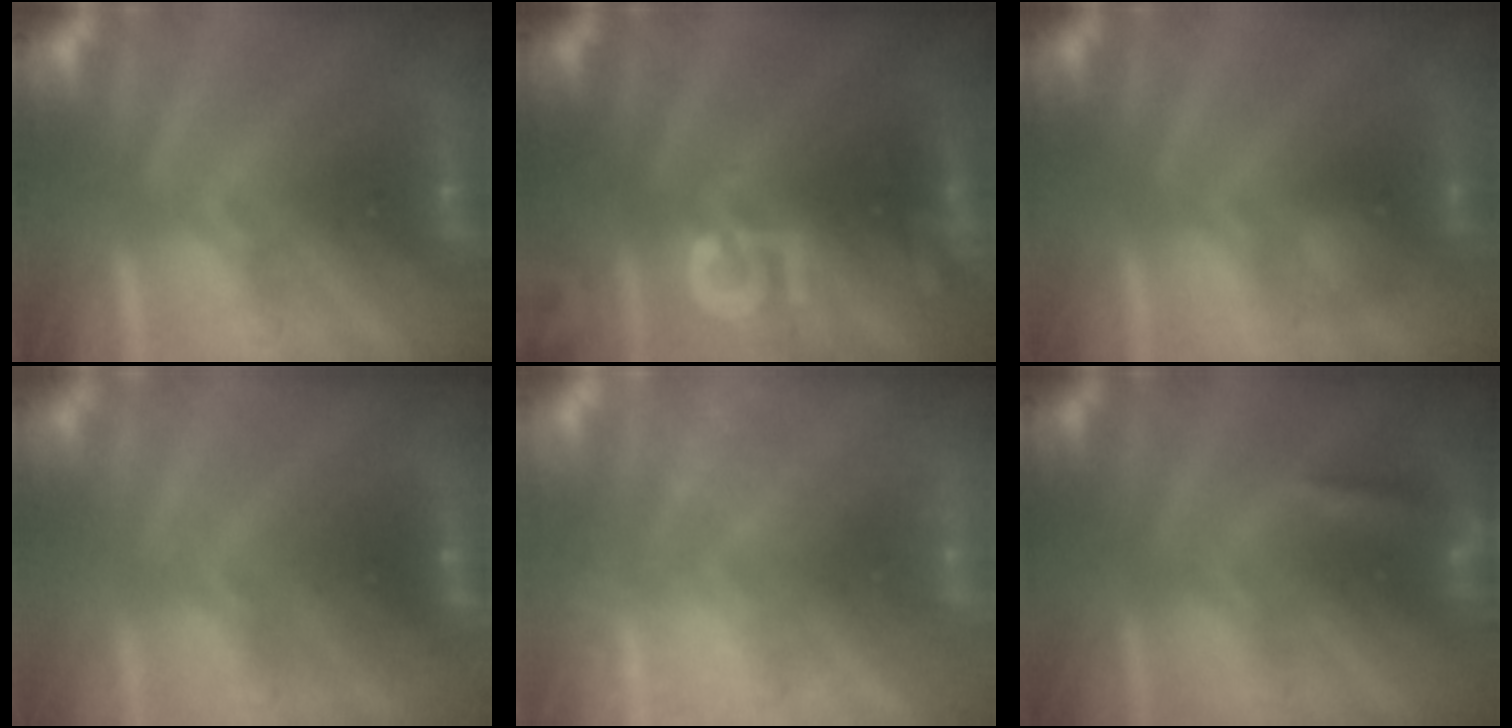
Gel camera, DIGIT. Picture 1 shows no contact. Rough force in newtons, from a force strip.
{"total": 2.9}
{"total": 1.9}
{"total": 1.8}
{"total": 2.4}
{"total": 5.0}